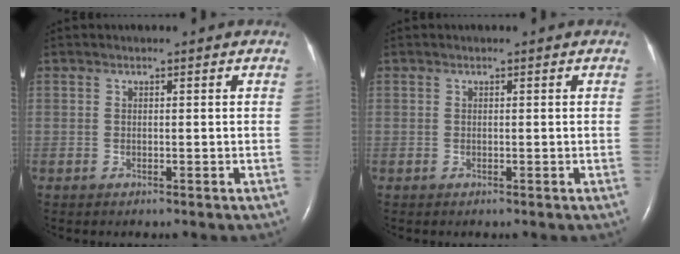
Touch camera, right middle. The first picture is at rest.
{"total": 0.0}